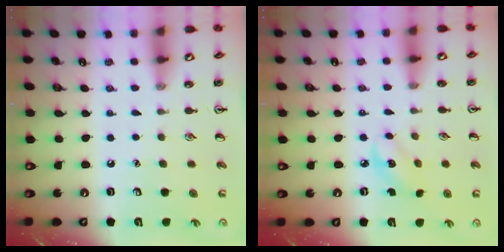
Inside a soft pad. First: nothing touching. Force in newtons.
{"total": 2.9, "press": 2.8, "slide": 0.7}